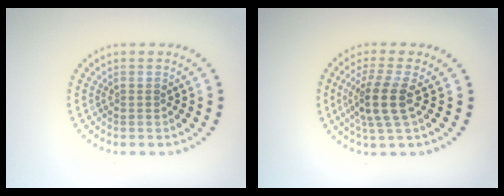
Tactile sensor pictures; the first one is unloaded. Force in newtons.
{"total": 3.7, "press": 3.0, "slide": 2.2}